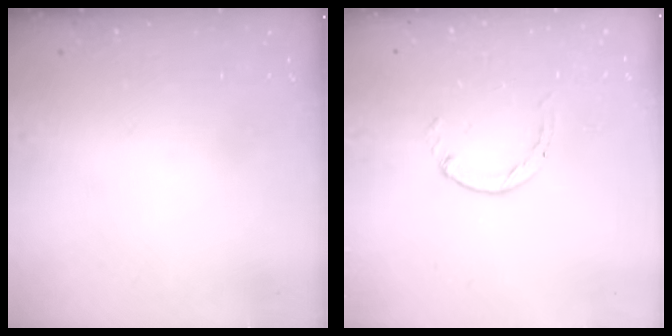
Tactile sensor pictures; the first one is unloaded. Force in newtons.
{"total": 0.0}